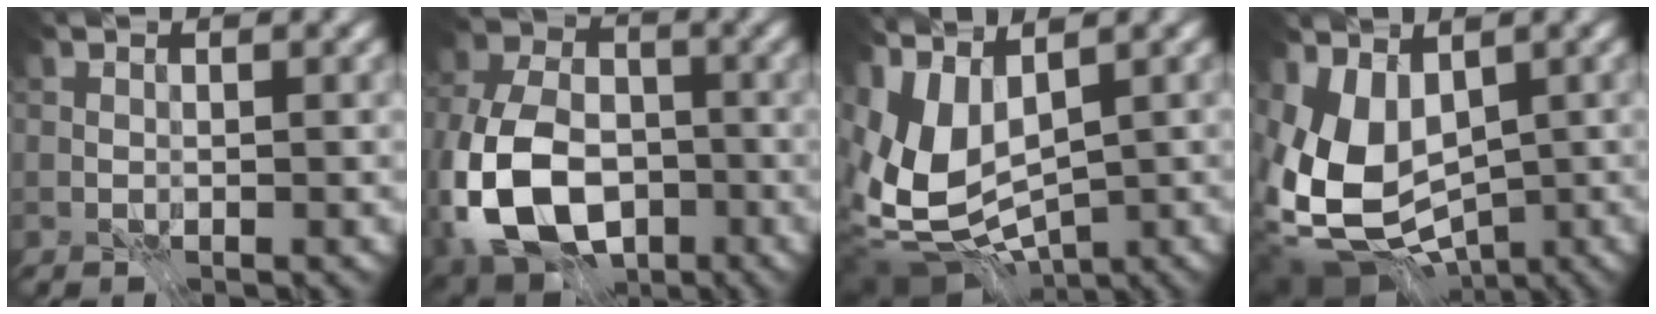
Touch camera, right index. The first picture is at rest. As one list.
[{"total": 13.2, "force": [-4.4, 9.1, 8.5], "torque": [-0.192, -0.023, -0.090]}, {"total": 11.2, "force": [-1.7, 6.6, 8.9], "torque": [-0.194, -0.019, -0.010]}, {"total": 11.5, "force": [-2.4, 7.7, 8.2], "torque": [-0.168, -0.032, -0.039]}]